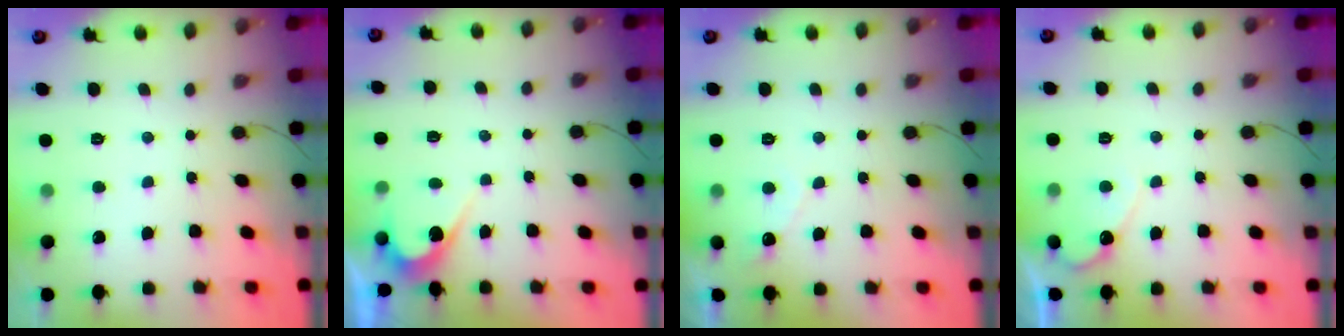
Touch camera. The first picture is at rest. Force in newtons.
{"total": 4.2, "press": 4.1, "slide": 0.3}
{"total": 4.0, "press": 4.0, "slide": 0.2}
{"total": 5.6, "press": 5.6, "slide": 0.3}